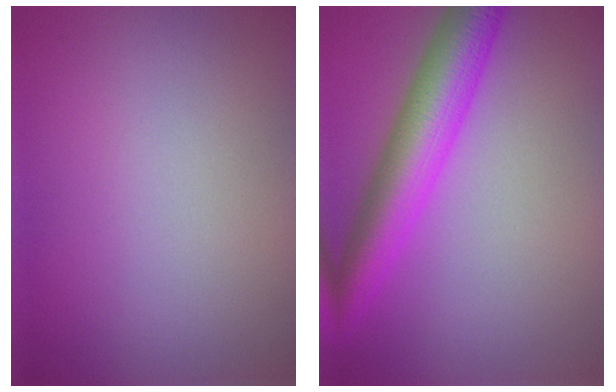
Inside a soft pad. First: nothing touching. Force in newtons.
{"total": 6.9, "press": 6.9, "slide": 0.2}